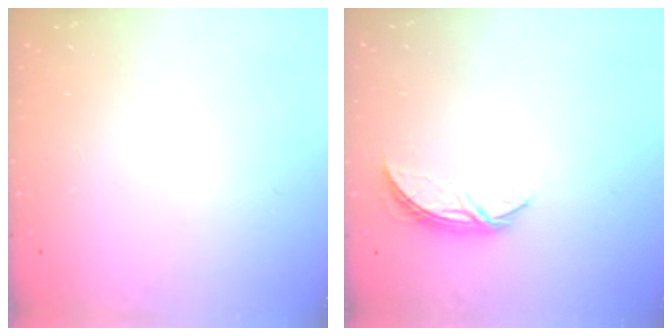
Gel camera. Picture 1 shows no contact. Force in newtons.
{"total": 5.6, "press": 5.6, "slide": 0.5}